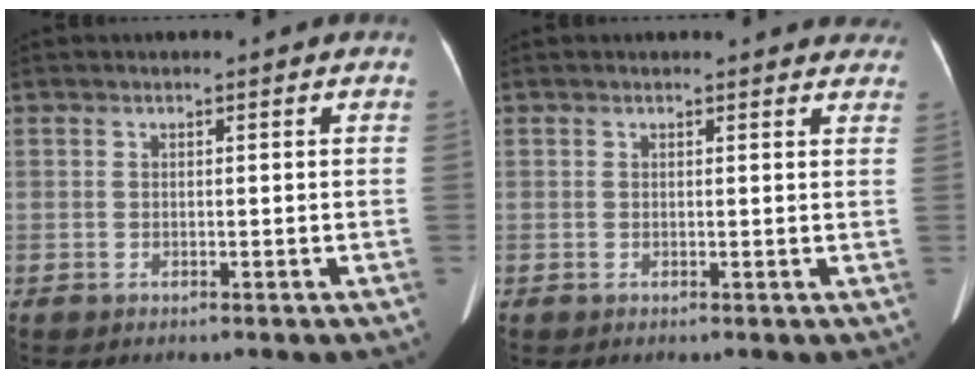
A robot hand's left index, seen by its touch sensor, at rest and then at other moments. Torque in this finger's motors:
{"motor_torque": [0.21, -0.11, 0.09, 0.02]}